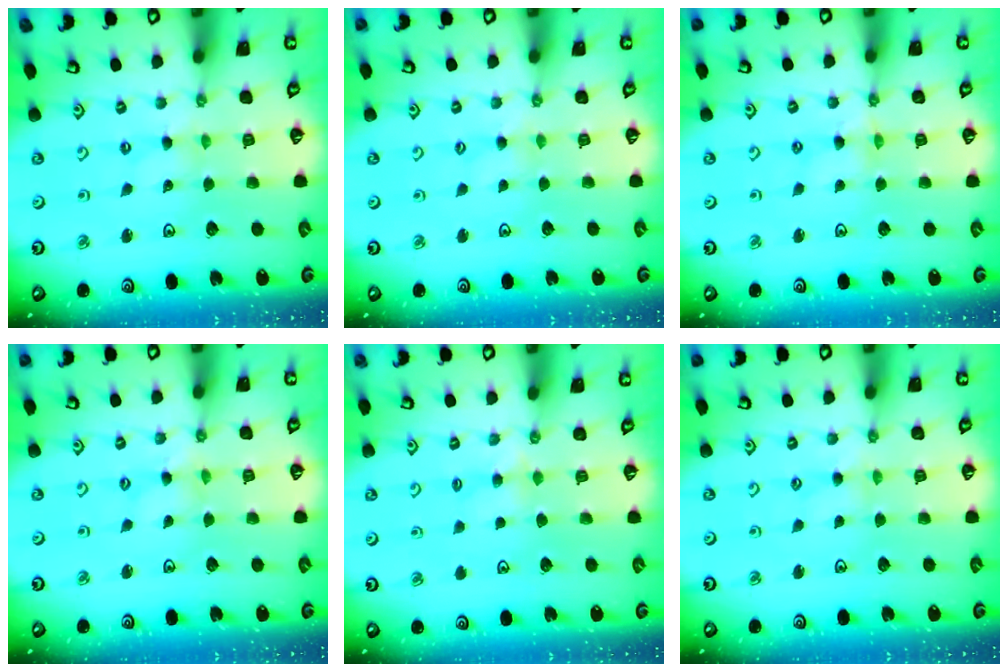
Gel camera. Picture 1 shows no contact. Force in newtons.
{"total": 1.3, "press": 1.3, "slide": 0.3}
{"total": 2.3, "press": 2.3, "slide": 0.3}
{"total": 1.2, "press": 1.2, "slide": 0.3}
{"total": 3.0, "press": 2.9, "slide": 0.5}
{"total": 2.3, "press": 2.3, "slide": 0.4}